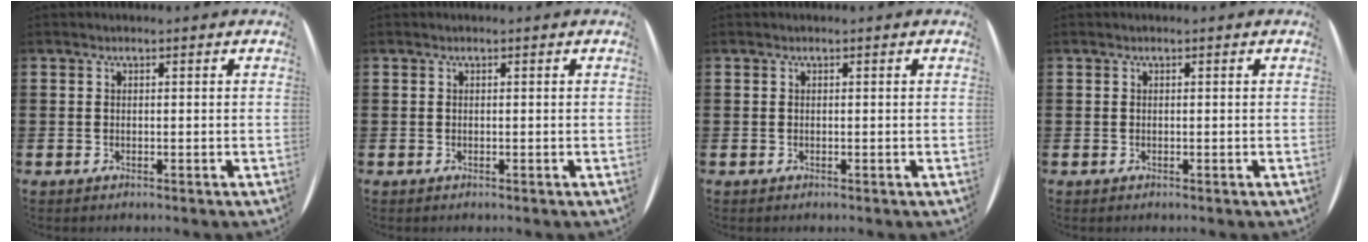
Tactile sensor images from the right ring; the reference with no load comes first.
{"total": 0.0}
{"total": 0.0}
{"total": 0.0}